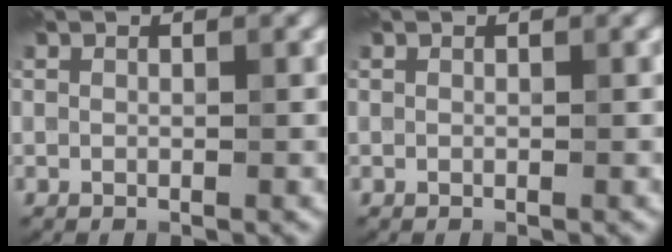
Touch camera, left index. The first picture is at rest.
{"total": 0.0}